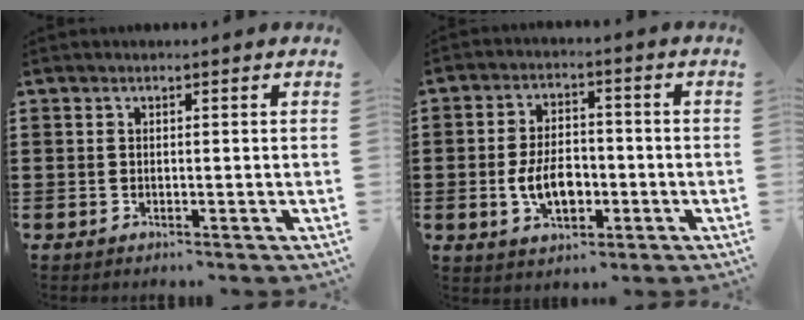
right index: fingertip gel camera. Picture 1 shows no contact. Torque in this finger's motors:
{"motor_torque": [1.23, 0.90, 0.61, 0.17]}